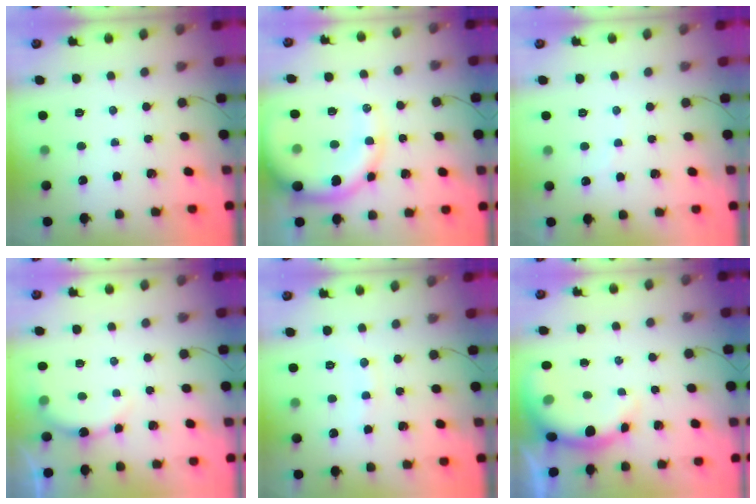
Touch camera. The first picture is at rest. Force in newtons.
{"total": 13.9, "press": 13.3, "slide": 4.1}
{"total": 4.6, "press": 4.5, "slide": 0.6}
{"total": 5.6, "press": 5.5, "slide": 1.3}
{"total": 6.4, "press": 6.3, "slide": 1.2}
{"total": 7.0, "press": 6.9, "slide": 1.1}